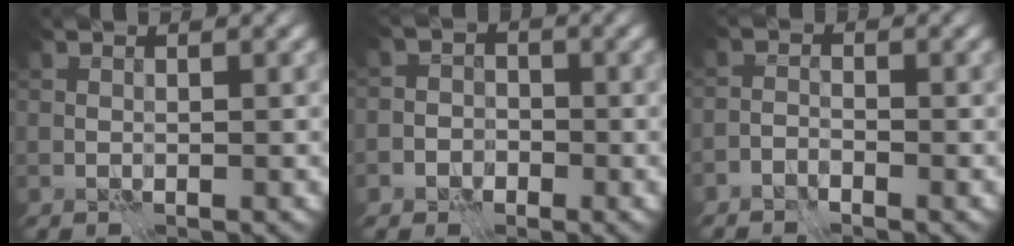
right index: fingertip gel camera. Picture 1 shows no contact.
{"total": 3.4, "force": [-1.7, 2.9, 0.5], "torque": [0.024, 0.004, -0.053]}
{"total": 1.4, "force": [-1.4, 0.0, 0.2], "torque": [-0.001, 0.008, -0.033]}